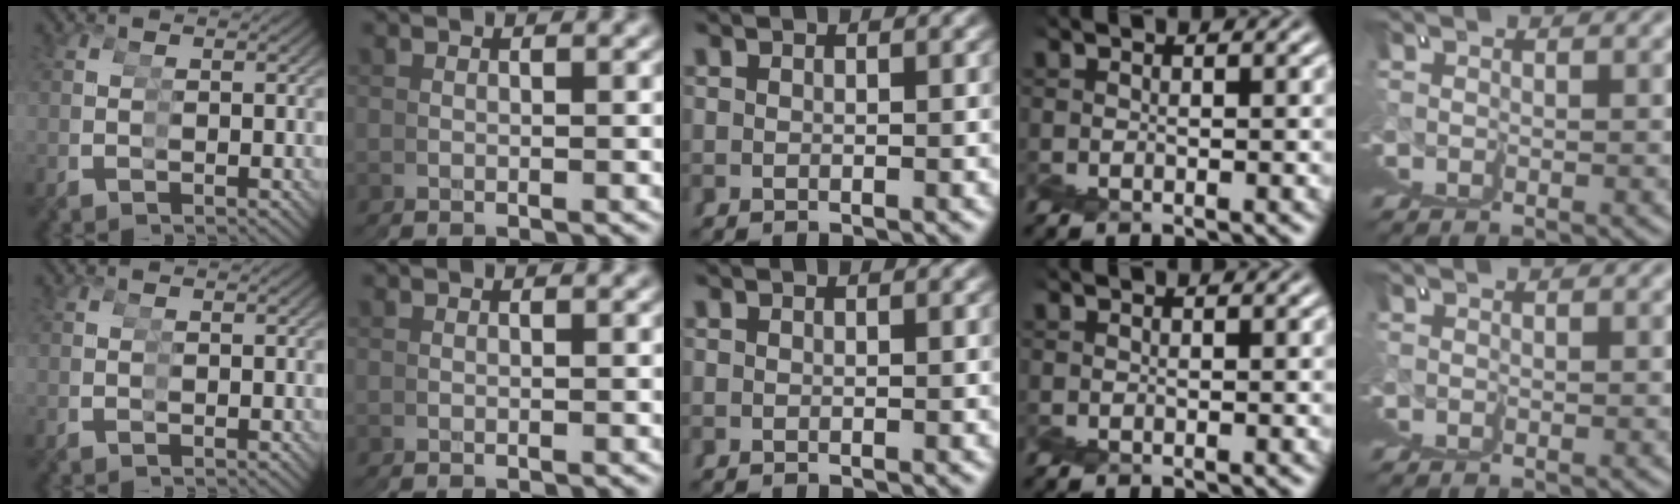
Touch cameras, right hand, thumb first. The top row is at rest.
{}